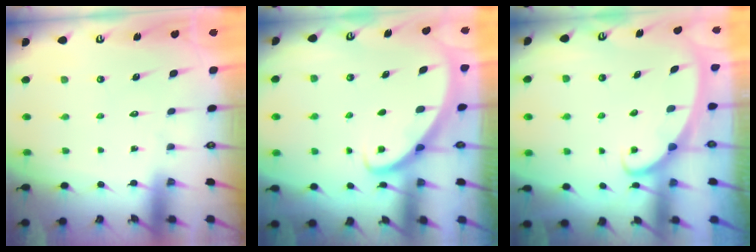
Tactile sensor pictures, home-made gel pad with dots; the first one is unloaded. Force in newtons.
{"total": 2.7, "press": 2.7, "slide": 0.2}
{"total": 2.4, "press": 2.4, "slide": 0.3}